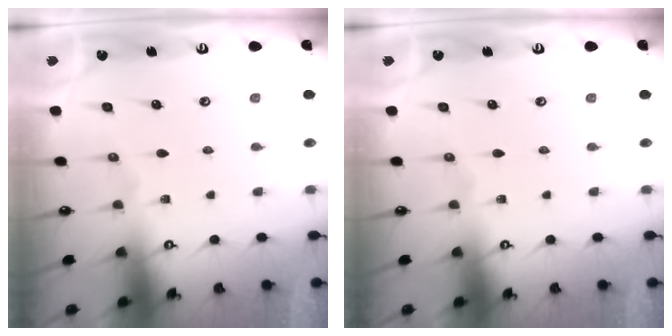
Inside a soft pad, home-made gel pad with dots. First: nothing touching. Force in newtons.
{"total": 0.0}